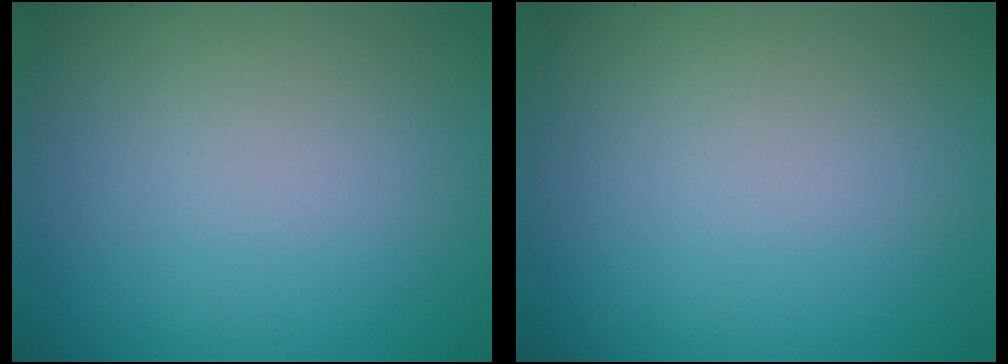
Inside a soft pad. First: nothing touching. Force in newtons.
{"total": 0.0}